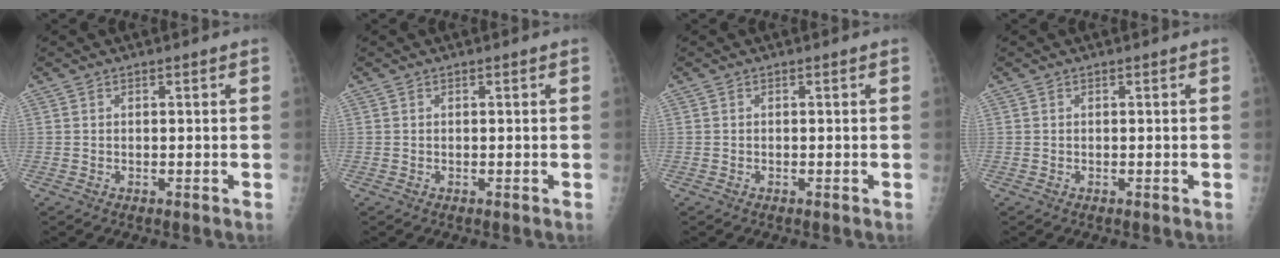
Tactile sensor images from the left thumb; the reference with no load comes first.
{"total": 0.0}
{"total": 0.0}
{"total": 0.0}